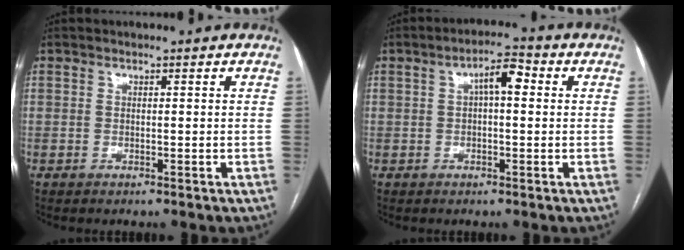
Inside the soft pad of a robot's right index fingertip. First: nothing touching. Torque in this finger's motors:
{"motor_torque": [0.24, 0.09, 0.10, 0.06]}